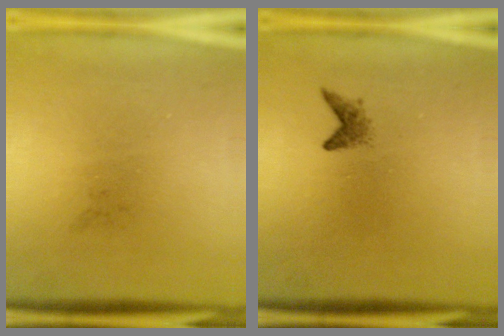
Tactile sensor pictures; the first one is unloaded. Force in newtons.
{"total": 1.2}